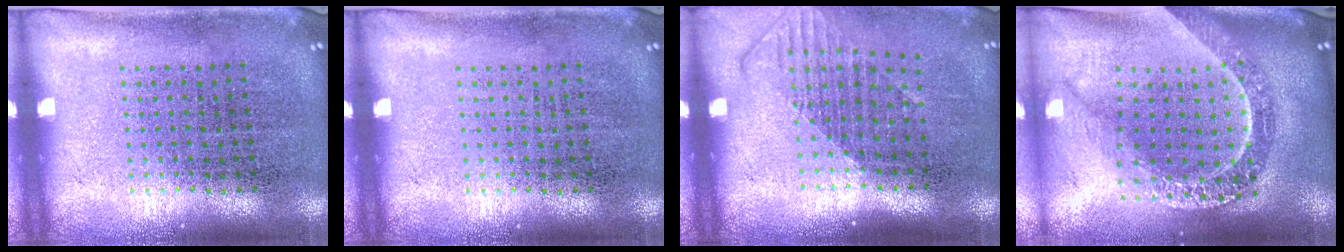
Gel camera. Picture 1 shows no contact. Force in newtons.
{"total": 0.0}
{"total": 1.4, "press": 1.1, "slide": 0.9}
{"total": 2.7, "press": 2.2, "slide": 1.7}